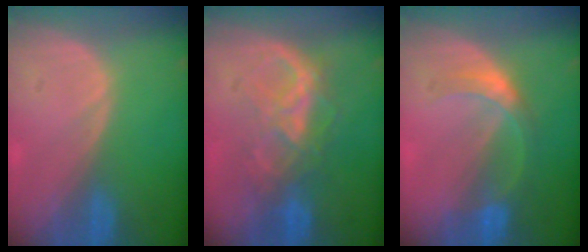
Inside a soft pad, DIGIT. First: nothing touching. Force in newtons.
{"total": 6.7, "press": 6.7, "slide": 0.4}
{"total": 5.2, "press": 4.8, "slide": 1.9}